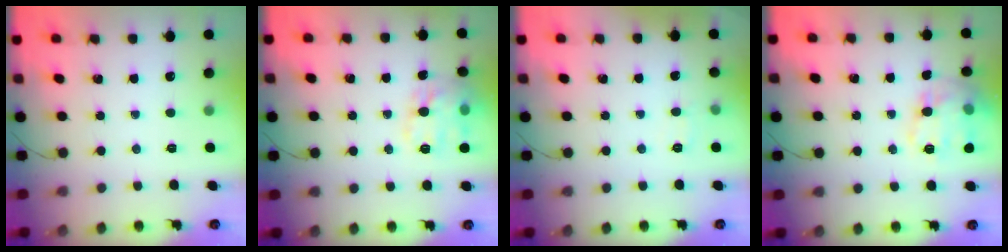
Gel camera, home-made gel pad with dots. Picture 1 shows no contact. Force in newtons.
{"total": 13.9, "press": 13.8, "slide": 1.0}
{"total": 5.6, "press": 5.5, "slide": 1.4}
{"total": 16.0, "press": 16.0, "slide": 1.1}